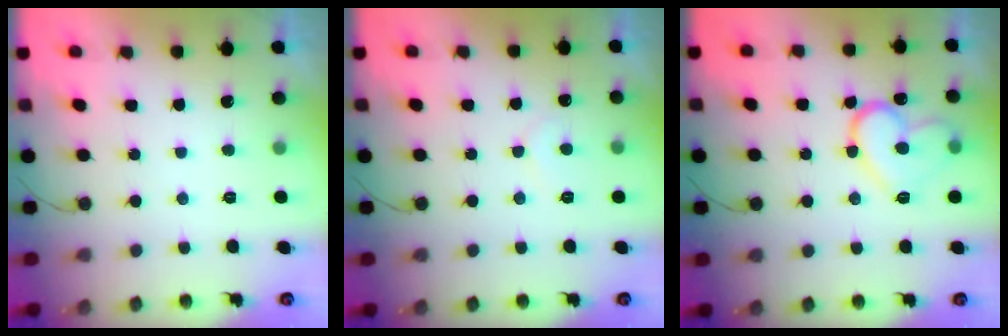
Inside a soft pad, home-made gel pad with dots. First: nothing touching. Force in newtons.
{"total": 5.1, "press": 5.1, "slide": 0.5}
{"total": 14.6, "press": 14.6, "slide": 1.2}